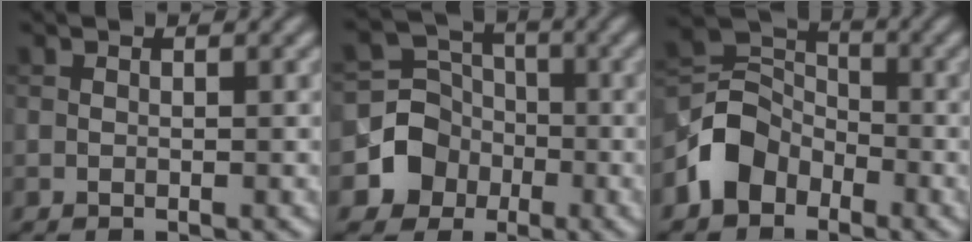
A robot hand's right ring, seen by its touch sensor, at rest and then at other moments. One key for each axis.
{"total": 4.9, "fx": -1.7, "fy": 4.4, "fz": 1.1, "tx": -0.008, "ty": 0.004, "tz": -0.042}
{"total": 4.7, "fx": -2.6, "fy": 3.6, "fz": 1.6, "tx": -0.024, "ty": 0.008, "tz": -0.062}